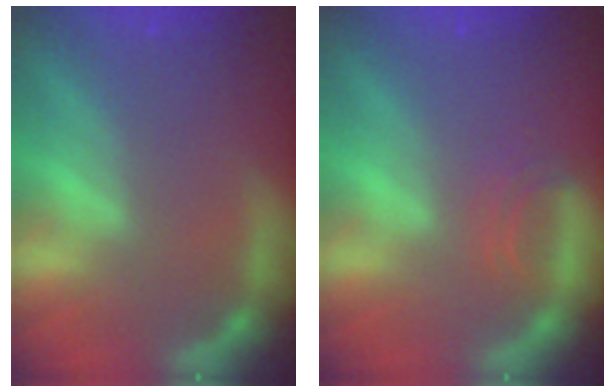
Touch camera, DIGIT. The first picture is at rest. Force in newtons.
{"total": 1.9}